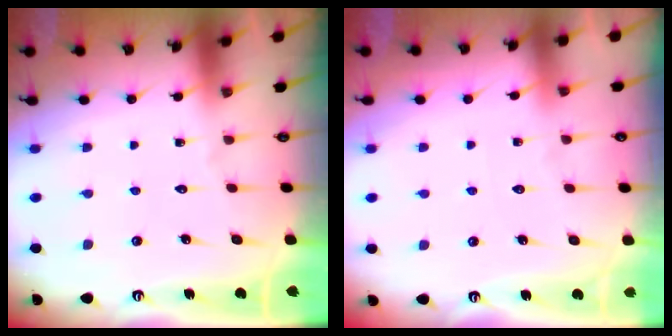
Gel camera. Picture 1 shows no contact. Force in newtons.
{"total": 1.6, "press": 1.6, "slide": 0.3}